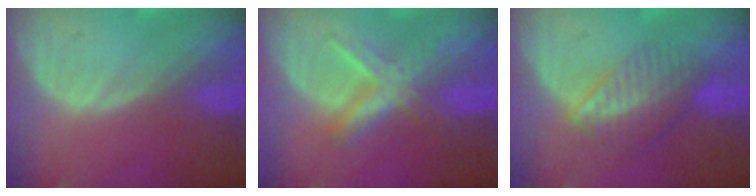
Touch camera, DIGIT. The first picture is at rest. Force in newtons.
{"total": 5.4, "press": 5.4, "slide": 0.7}
{"total": 6.7, "press": 5.7, "slide": 3.5}